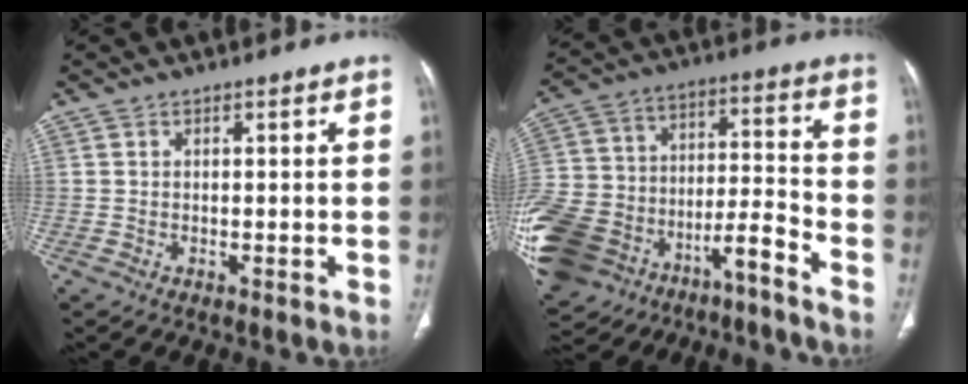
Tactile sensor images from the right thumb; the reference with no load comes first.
{"total": 24.3, "force": [-15.6, 12.5, 13.8], "torque": [-0.323, 0.085, -0.272]}